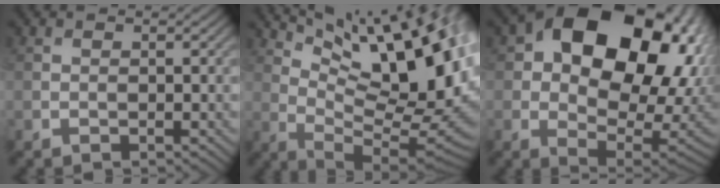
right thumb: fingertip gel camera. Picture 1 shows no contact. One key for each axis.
{"total": 16.5, "fx": 6.7, "fy": 5.3, "fz": 14.1, "tx": -0.220, "ty": 0.016, "tz": 0.122}
{"total": 20.9, "fx": 6.5, "fy": 13.5, "fz": 14.6, "tx": -0.220, "ty": 0.007, "tz": 0.122}